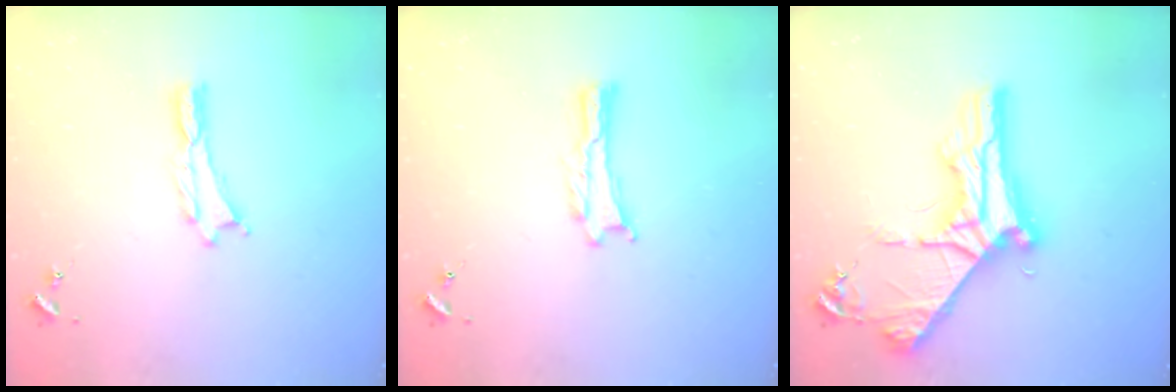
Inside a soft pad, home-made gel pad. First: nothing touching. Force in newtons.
{"total": 0.0}
{"total": 10.4, "press": 10.3, "slide": 1.3}